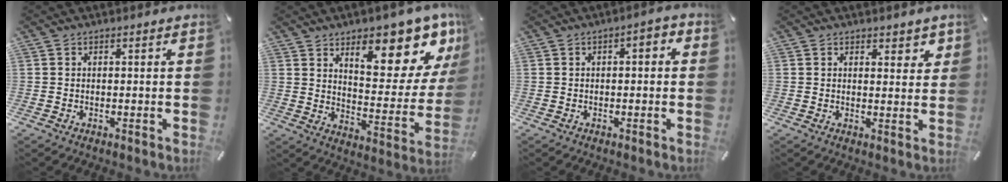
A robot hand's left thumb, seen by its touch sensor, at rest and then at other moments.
{"total": 15.9, "force": [10.8, 6.7, 9.6], "torque": [-0.110, -0.095, 0.173]}
{"total": 3.0, "force": [-0.8, 1.2, 2.6], "torque": [-0.038, 0.008, -0.018]}
{"total": 3.2, "force": [2.3, 1.9, 1.1], "torque": [-0.004, -0.014, 0.036]}